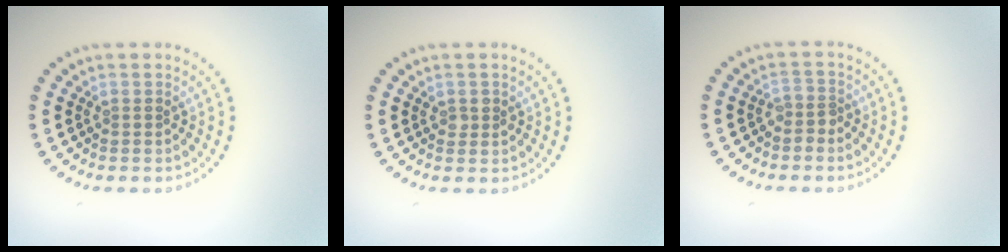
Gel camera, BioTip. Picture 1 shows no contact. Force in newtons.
{"total": 1.0, "press": 1.0, "slide": 0.0}
{"total": 1.4, "press": 1.0, "slide": 1.0}